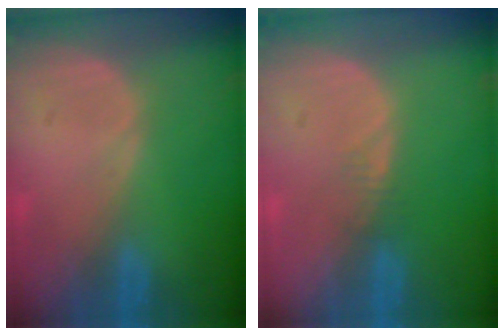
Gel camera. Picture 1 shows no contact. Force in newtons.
{"total": 1.3, "press": 1.2, "slide": 0.2}